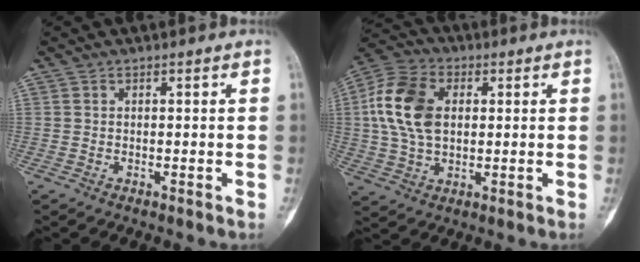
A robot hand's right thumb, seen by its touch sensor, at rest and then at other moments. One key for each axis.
{"total": 13.5, "fx": 1.9, "fy": 9.0, "fz": 9.9, "tx": -0.195, "ty": 0.014, "tz": 0.031}